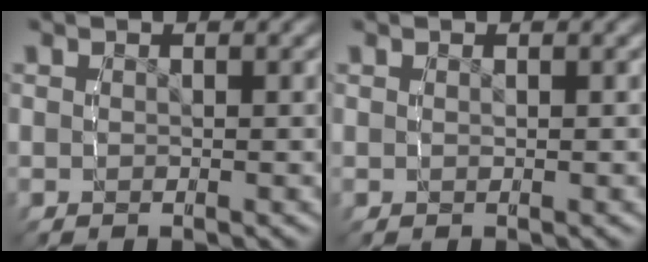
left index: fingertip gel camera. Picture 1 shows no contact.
{"total": 0.0}